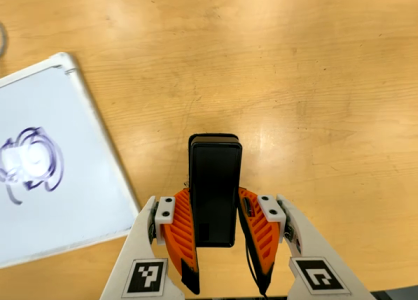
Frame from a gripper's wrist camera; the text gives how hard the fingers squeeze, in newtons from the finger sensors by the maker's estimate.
{"total": 4.3, "left": 2.7, "right": 5.9}